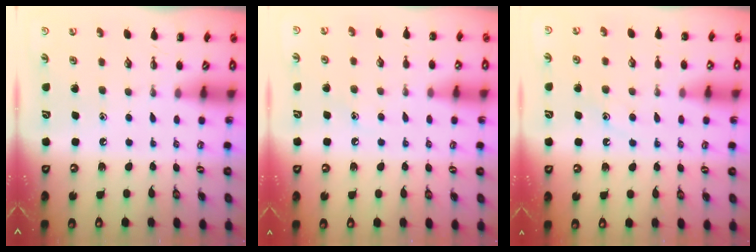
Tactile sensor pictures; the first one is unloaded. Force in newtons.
{"total": 7.7, "press": 7.5, "slide": 1.8}
{"total": 9.6, "press": 9.5, "slide": 1.4}